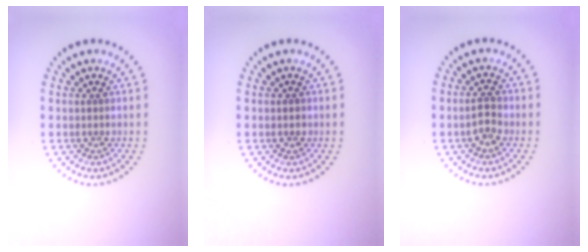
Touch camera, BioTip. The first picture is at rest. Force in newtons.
{"total": 1.1, "press": 1.1, "slide": 0.1}
{"total": 2.1, "press": 2.1, "slide": 0.3}